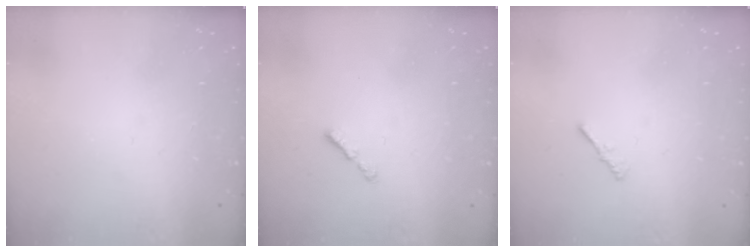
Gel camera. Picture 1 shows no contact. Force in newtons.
{"total": 1.0, "press": 0.9, "slide": 0.5}
{"total": 0.7, "press": 0.6, "slide": 0.3}